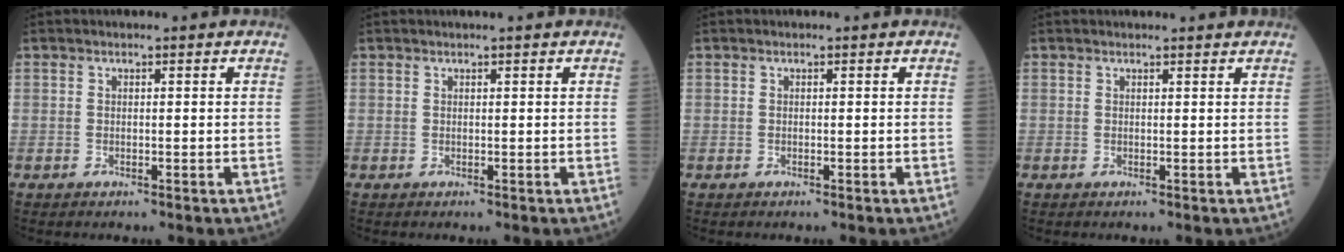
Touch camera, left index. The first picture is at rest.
{"total": 1.3, "force": [1.0, -0.1, 0.8], "torque": [-0.009, 0.009, 0.017]}
{"total": 0.0}
{"total": 2.5, "force": [2.4, -0.2, 0.6], "torque": [-0.008, 0.008, 0.026]}